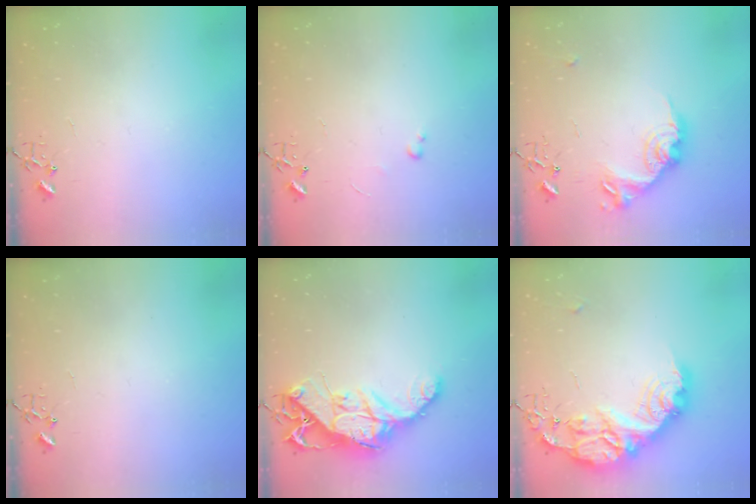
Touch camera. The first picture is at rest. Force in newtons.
{"total": 2.4, "press": 2.3, "slide": 0.4}
{"total": 16.7, "press": 16.7, "slide": 0.9}
{"total": 0.0}
{"total": 16.1, "press": 16.1, "slide": 1.6}
{"total": 24.7, "press": 24.6, "slide": 2.0}